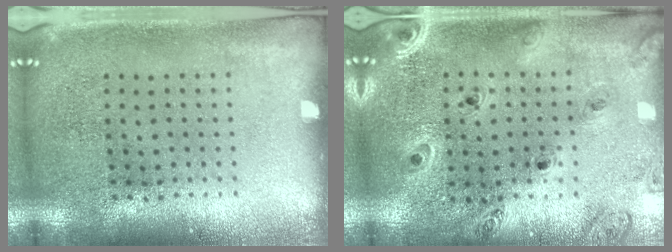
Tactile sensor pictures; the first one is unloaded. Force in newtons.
{"total": 1.3, "press": 1.3, "slide": 0.1}